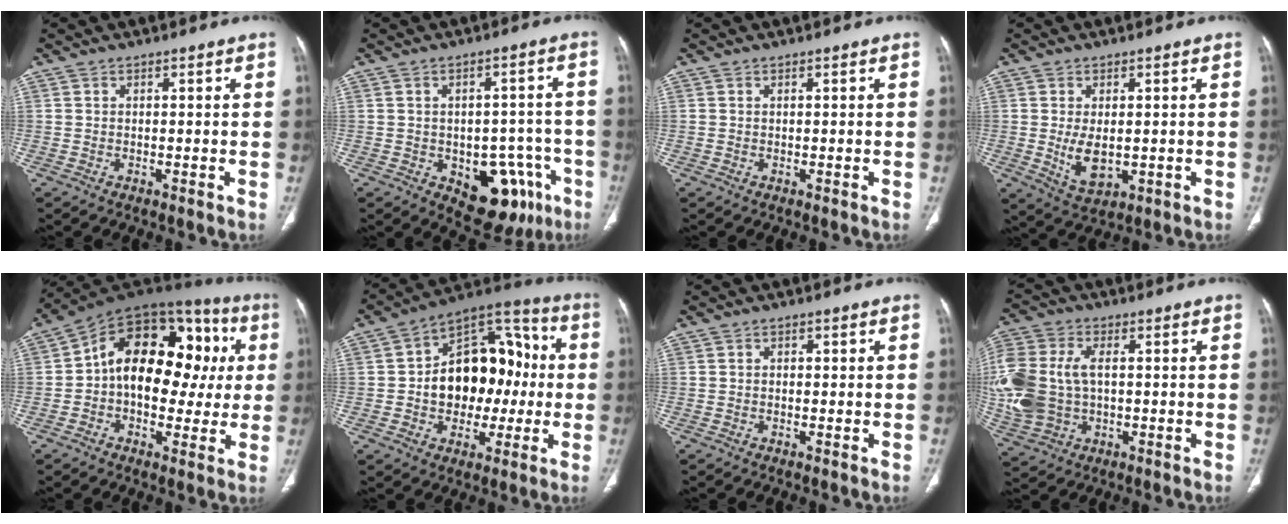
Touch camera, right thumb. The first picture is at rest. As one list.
[{"total": 13.8, "force": [-5.8, 8.3, 9.4], "torque": [-0.071, 0.029, -0.063]}, {"total": 0.0}, {"total": 6.3, "force": [-0.4, 3.6, 5.2], "torque": [-0.087, -0.015, 0.008]}, {"total": 22.7, "force": [2.1, 13.8, 17.9], "torque": [-0.224, 0.046, 0.020]}, {"total": 19.4, "force": [-0.4, 13.3, 14.1], "torque": [-0.154, 0.040, -0.005]}, {"total": 0.7, "force": [0.0, 0.5, 0.5], "torque": [-0.005, 0.001, -0.003]}, {"total": 19.1, "force": [0.1, 13.0, 14.0], "torque": [-0.366, 0.007, 0.014]}]